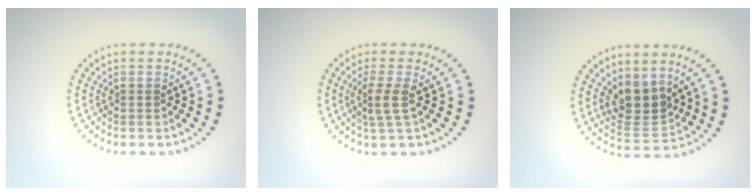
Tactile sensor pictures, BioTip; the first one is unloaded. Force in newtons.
{"total": 2.2, "press": 1.6, "slide": 1.5}
{"total": 3.8, "press": 3.1, "slide": 2.1}